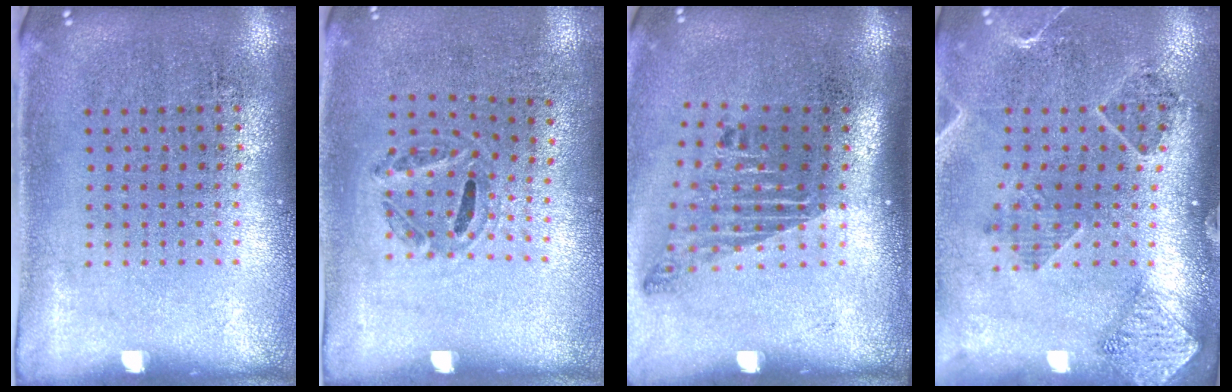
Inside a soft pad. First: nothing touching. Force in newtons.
{"total": 1.2, "press": 0.8, "slide": 0.9}
{"total": 1.8, "press": 1.2, "slide": 1.4}
{"total": 1.4, "press": 1.4, "slide": 0.1}